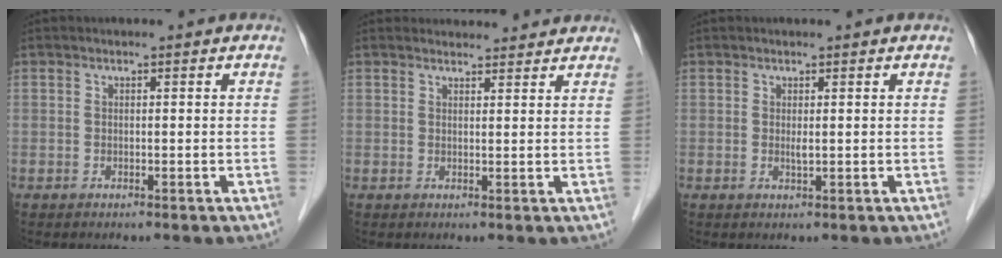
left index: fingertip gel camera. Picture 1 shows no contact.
{"total": 4.9, "force": [4.7, 1.2, 0.4], "torque": [-0.004, 0.016, 0.054]}
{"total": 0.7, "force": [0.2, 0.1, 0.7], "torque": [-0.018, -0.003, 0.005]}